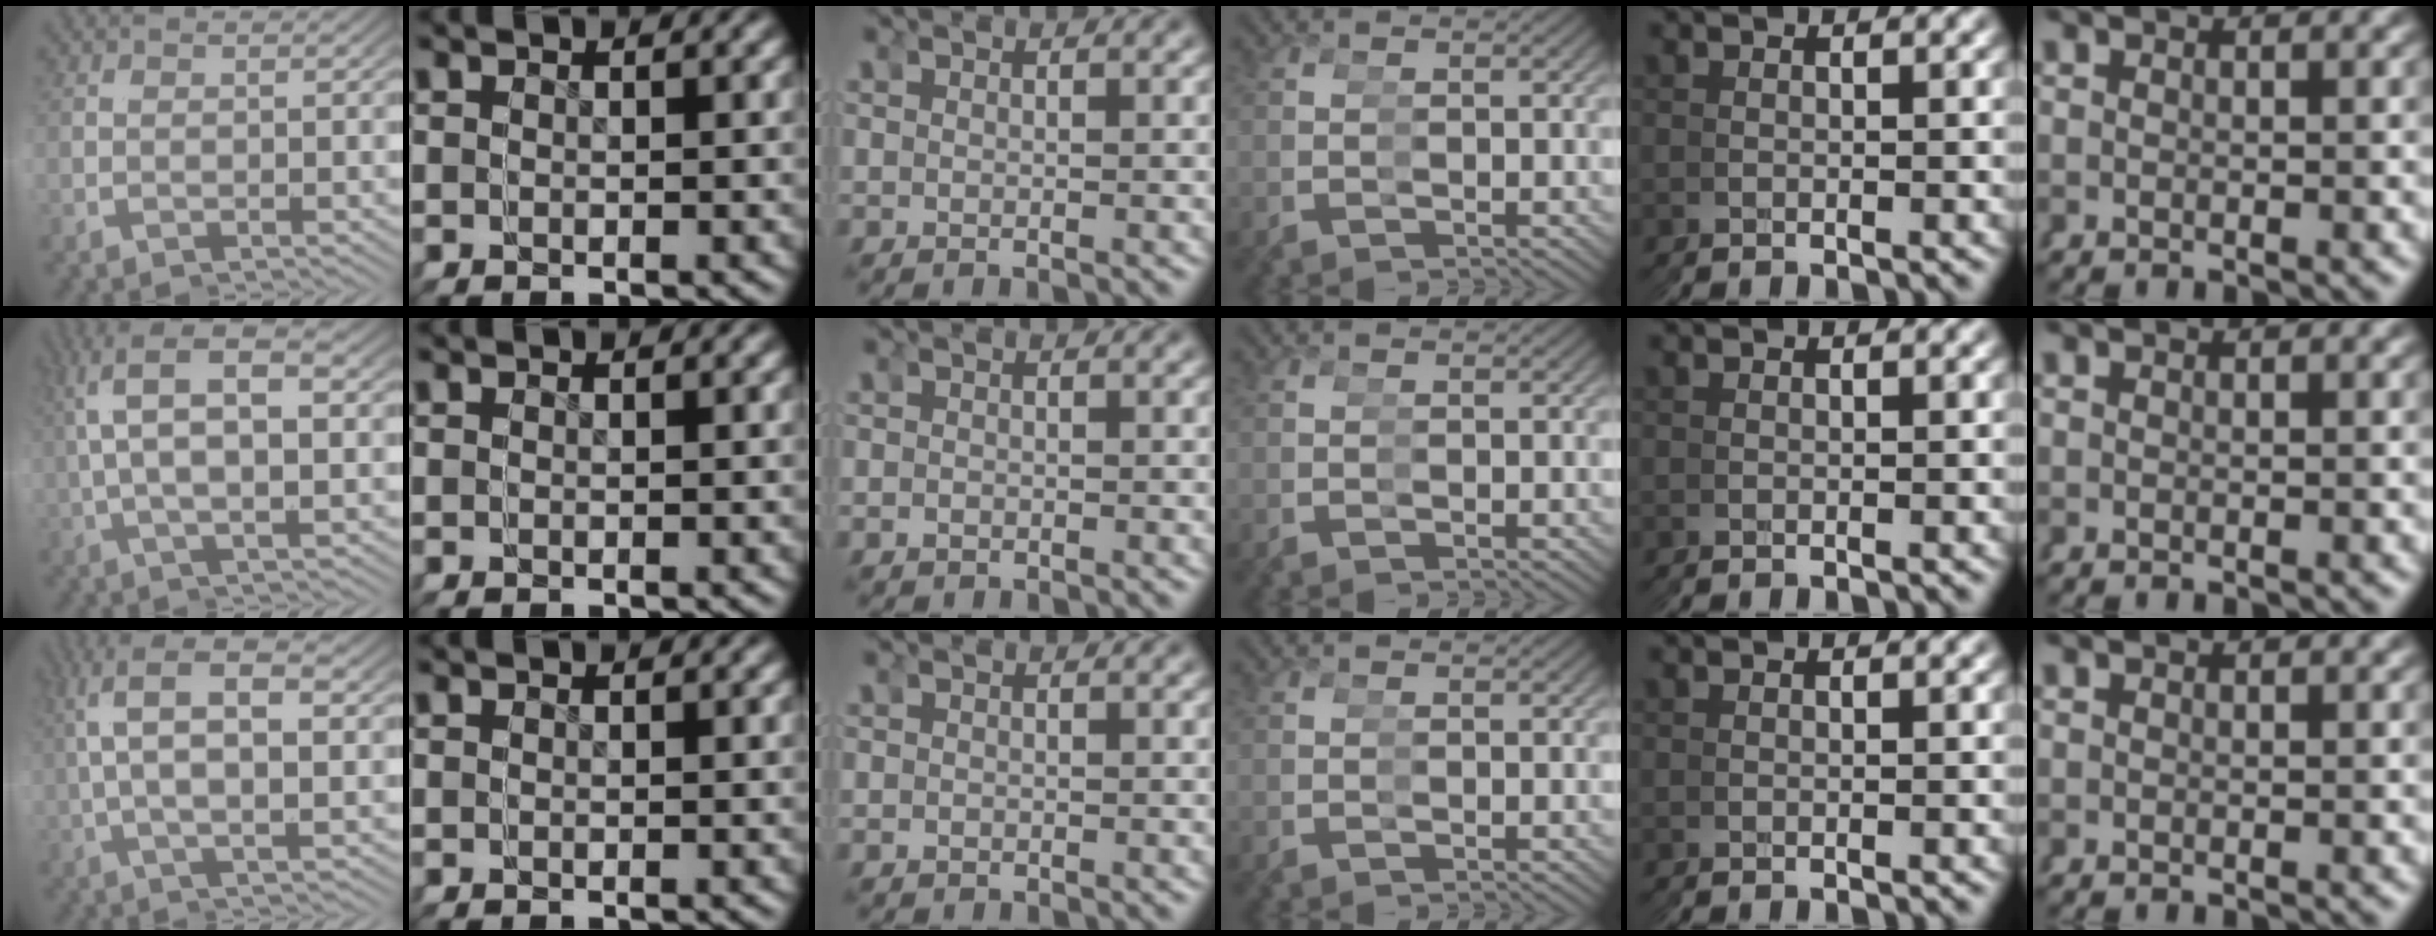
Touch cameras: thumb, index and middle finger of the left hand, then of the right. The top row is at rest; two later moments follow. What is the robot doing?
{"motion": "grasp_and_lifting", "object": "bandage"}